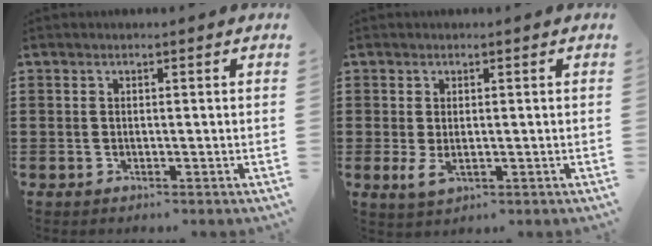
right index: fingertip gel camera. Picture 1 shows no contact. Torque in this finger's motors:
{"motor_torque": [2.14, 0.00, 0.10, 0.03]}